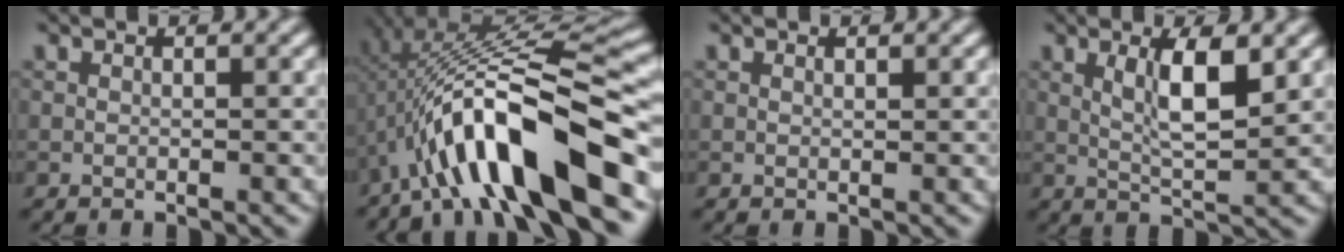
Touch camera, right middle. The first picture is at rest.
{"total": 12.2, "force": [-5.1, 3.2, 10.7], "torque": [-0.178, 0.024, -0.078]}
{"total": 0.0}
{"total": 4.1, "force": [1.2, 0.7, 3.8], "torque": [-0.071, 0.001, 0.031]}